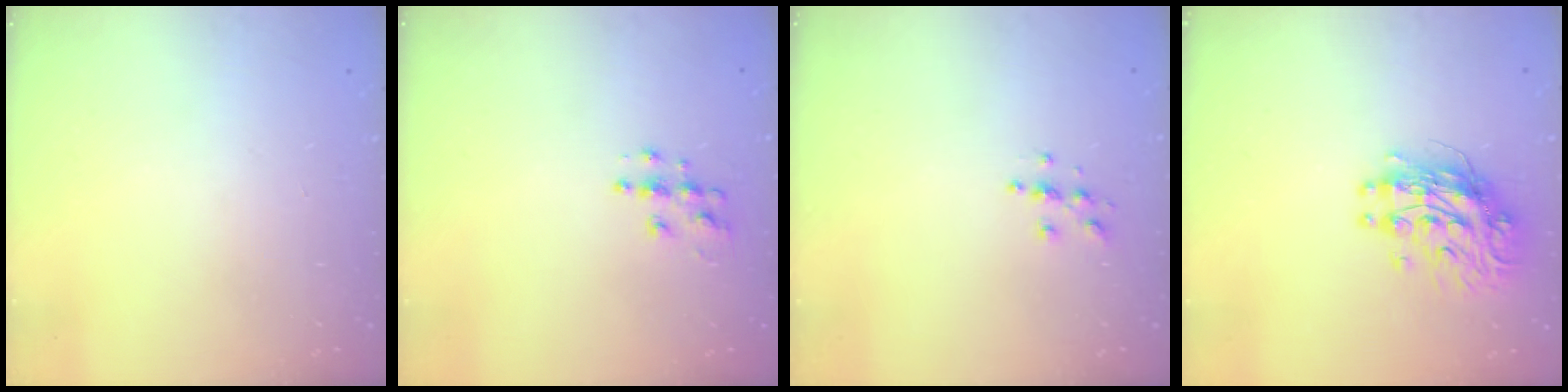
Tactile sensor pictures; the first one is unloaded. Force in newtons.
{"total": 6.2, "press": 6.2, "slide": 0.2}
{"total": 5.0, "press": 5.0, "slide": 0.4}
{"total": 11.5, "press": 11.4, "slide": 0.9}